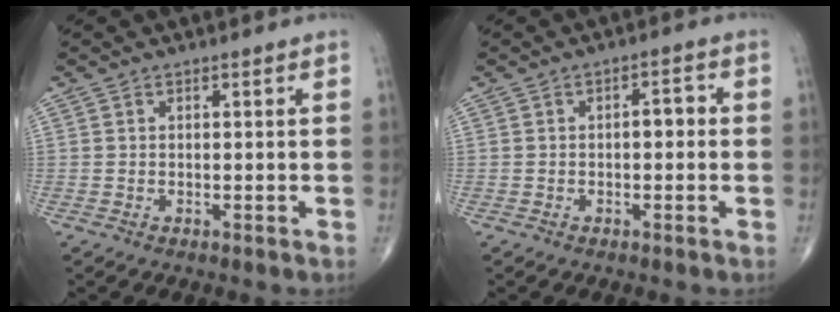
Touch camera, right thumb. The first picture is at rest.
{"total": 2.9, "force": [-0.2, 1.5, 2.5], "torque": [-0.026, 0.013, -0.007]}